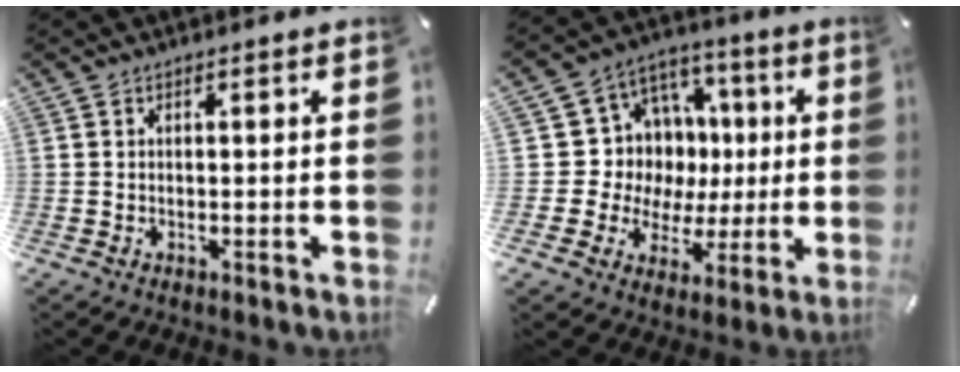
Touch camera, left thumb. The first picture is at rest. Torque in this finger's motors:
{"motor_torque": [0.13, 0.12, 0.09, 0.38, -0.11]}